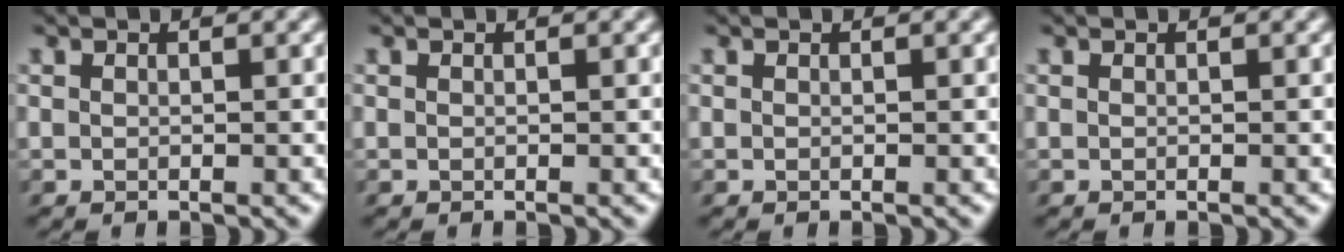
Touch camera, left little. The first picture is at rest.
{"total": 0.0}
{"total": 0.0}
{"total": 0.0}